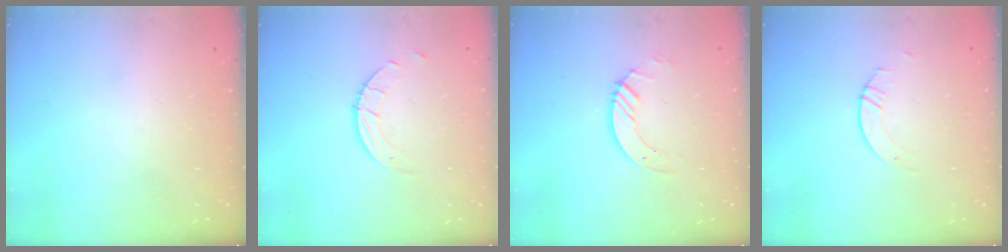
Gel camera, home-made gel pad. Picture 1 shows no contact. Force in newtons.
{"total": 2.7, "press": 2.7, "slide": 0.3}
{"total": 4.0, "press": 4.0, "slide": 0.3}
{"total": 1.1, "press": 1.1, "slide": 0.1}